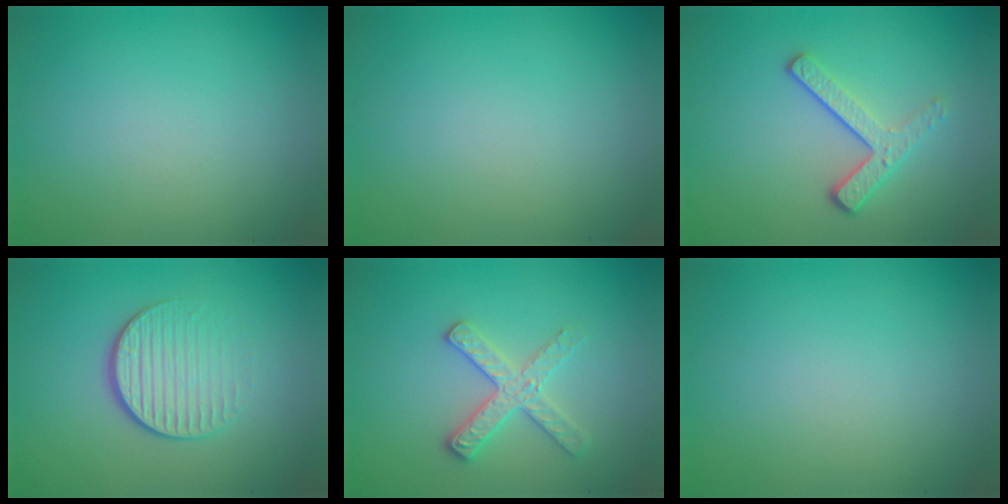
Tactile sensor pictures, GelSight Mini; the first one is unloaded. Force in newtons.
{"total": 0.0}
{"total": 3.3, "press": 2.3, "slide": 2.3}
{"total": 4.1, "press": 2.6, "slide": 3.2}
{"total": 2.7, "press": 2.6, "slide": 0.9}
{"total": 0.0}